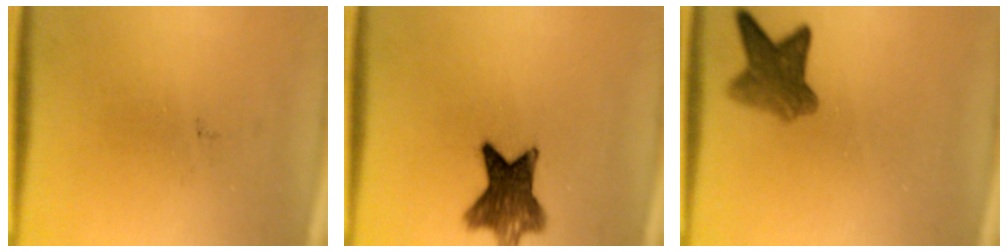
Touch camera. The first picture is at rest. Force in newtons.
{"total": 9.1}
{"total": 5.7}